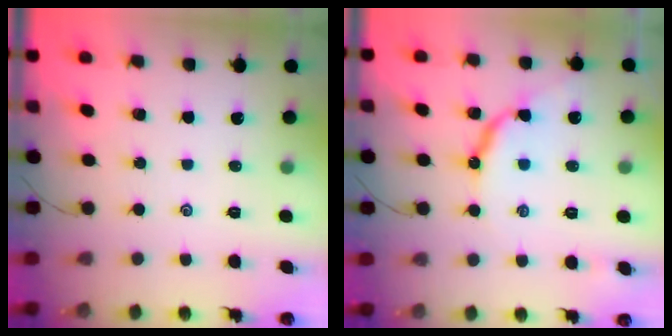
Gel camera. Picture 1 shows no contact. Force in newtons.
{"total": 9.3, "press": 9.3, "slide": 0.9}